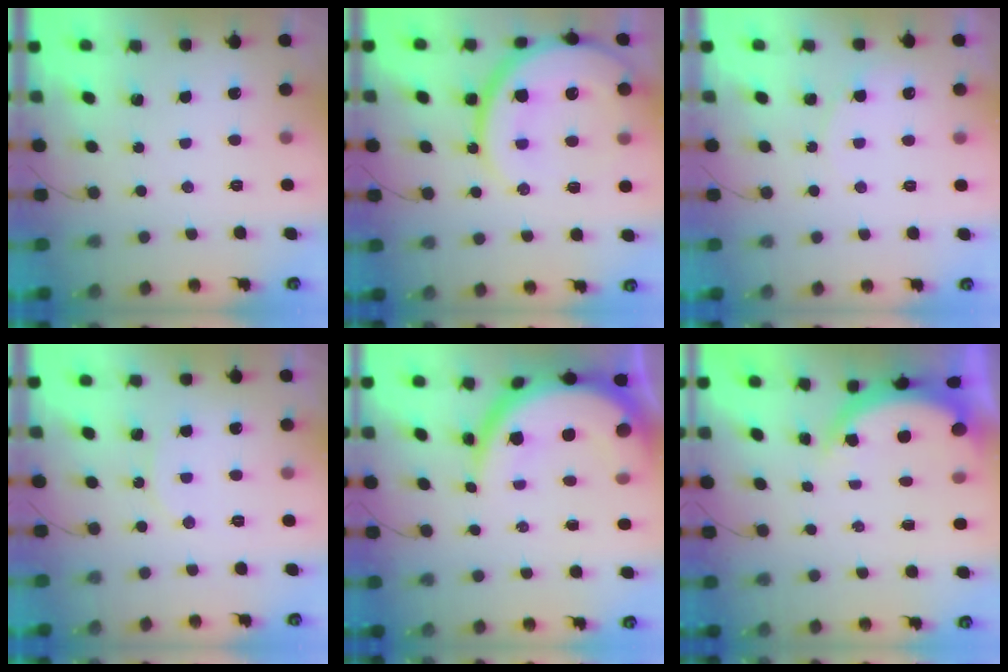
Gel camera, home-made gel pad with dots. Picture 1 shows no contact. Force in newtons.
{"total": 21.4, "press": 21.3, "slide": 2.1}
{"total": 5.1, "press": 5.1, "slide": 0.3}
{"total": 6.2, "press": 6.2, "slide": 0.5}
{"total": 13.6, "press": 13.5, "slide": 1.1}
{"total": 4.9, "press": 4.8, "slide": 1.0}